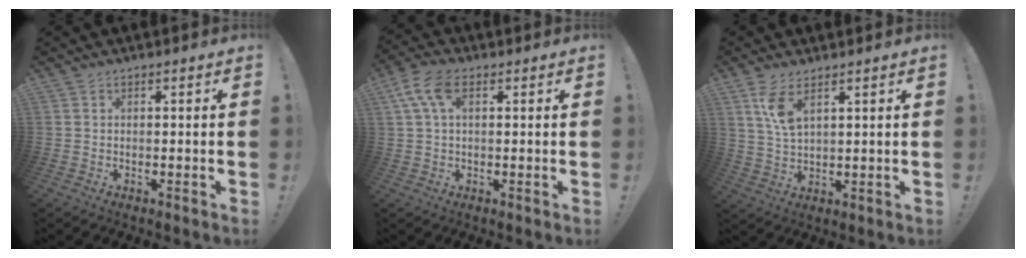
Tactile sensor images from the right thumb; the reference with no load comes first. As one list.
[{"total": 8.2, "force": [2.8, 4.4, 6.3], "torque": [-0.125, 0.009, 0.055]}, {"total": 7.0, "force": [3.7, 2.7, 5.3], "torque": [-0.092, -0.015, 0.067]}]